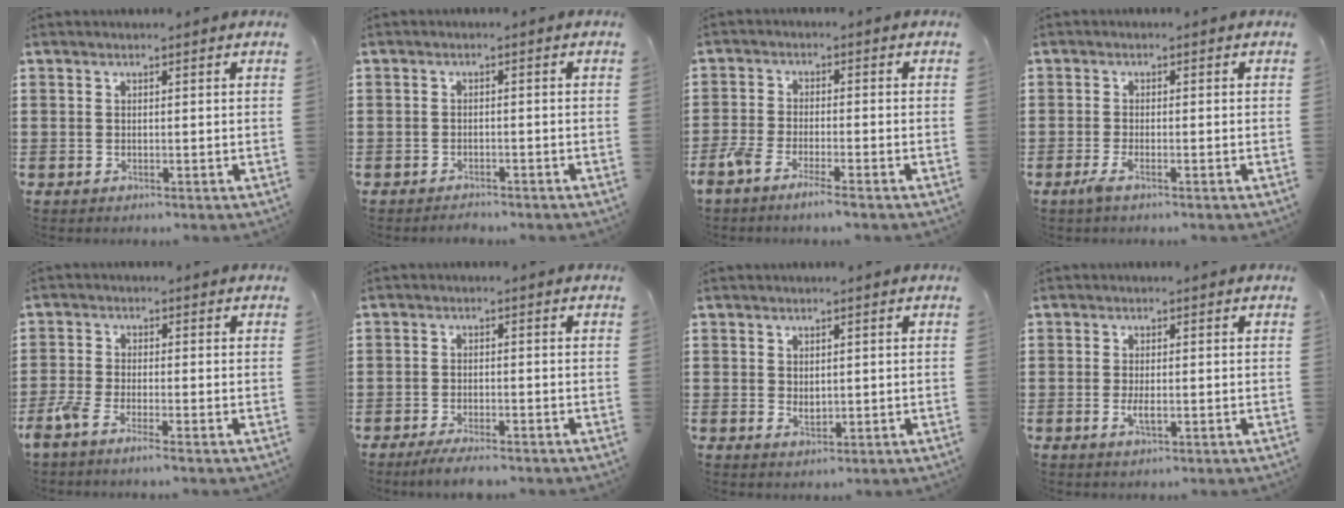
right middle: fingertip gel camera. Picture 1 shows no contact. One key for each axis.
{"total": 1.2, "fx": -1.2, "fy": 0.1, "fz": 0.0, "tx": -0.004, "ty": 0.001, "tz": -0.026}
{"total": 3.6, "fx": -3.0, "fy": 0.2, "fz": 1.9, "tx": -0.056, "ty": -0.008, "tz": -0.061}
{"total": 1.9, "fx": -1.0, "fy": 0.1, "fz": 1.6, "tx": -0.037, "ty": -0.007, "tz": -0.020}
{"total": 3.2, "fx": -2.5, "fy": 0.3, "fz": 2.0, "tx": -0.064, "ty": -0.010, "tz": -0.054}
{"total": 3.0, "fx": -2.7, "fy": 0.2, "fz": 1.3, "tx": -0.028, "ty": -0.003, "tz": -0.054}
{"total": 1.4, "fx": 0.5, "fy": 0.8, "fz": 1.1, "tx": -0.014, "ty": -0.001, "tz": 0.007}
{"total": 2.2, "fx": -0.5, "fy": 0.7, "fz": 2.0, "tx": -0.044, "ty": -0.004, "tz": -0.010}